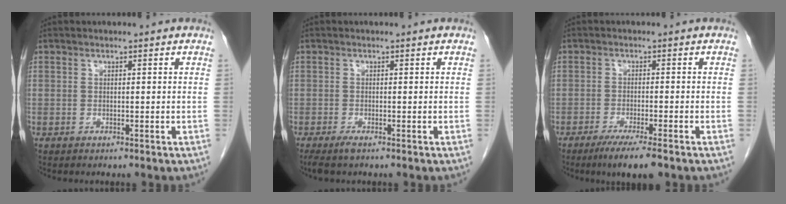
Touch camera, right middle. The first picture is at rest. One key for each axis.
{"total": 1.6, "fx": -1.1, "fy": 0.1, "fz": 1.1, "tx": -0.026, "ty": -0.007, "tz": -0.022}
{"total": 6.2, "fx": -4.3, "fy": 0.3, "fz": 4.5, "tx": -0.071, "ty": -0.015, "tz": -0.067}